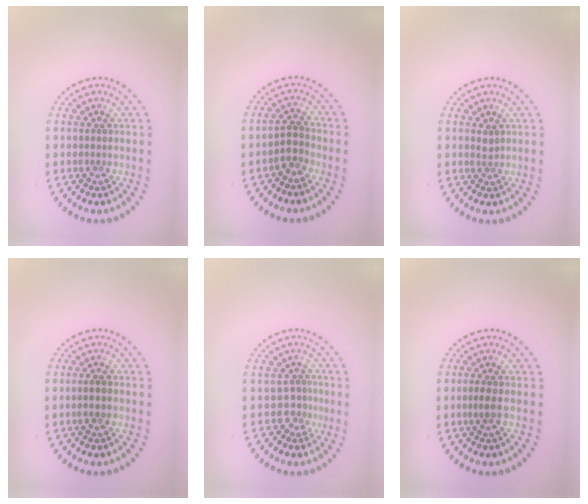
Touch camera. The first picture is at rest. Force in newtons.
{"total": 1.8, "press": 1.5, "slide": 1.1}
{"total": 0.7, "press": 0.4, "slide": 0.6}
{"total": 1.3, "press": 1.1, "slide": 0.5}
{"total": 1.5, "press": 1.1, "slide": 1.1}
{"total": 1.2, "press": 1.0, "slide": 0.7}